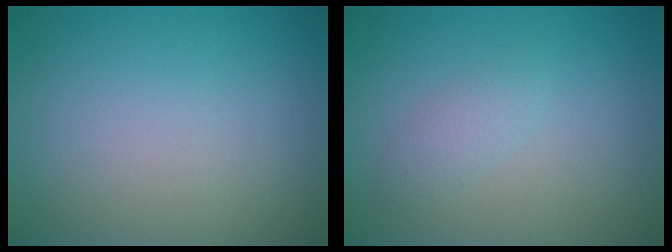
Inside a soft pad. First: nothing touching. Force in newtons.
{"total": 1.4, "press": 1.4, "slide": 0.1}